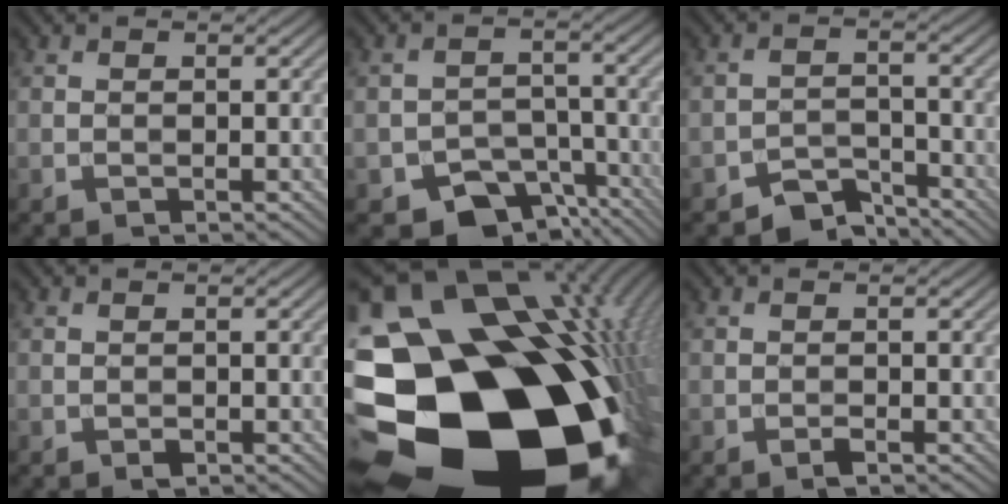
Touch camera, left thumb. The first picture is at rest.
{"total": 8.5, "force": [-5.6, 5.3, 3.6], "torque": [-0.049, -0.016, -0.092]}
{"total": 4.3, "force": [-3.7, 1.8, 1.3], "torque": [-0.017, 0.003, -0.068]}
{"total": 0.7, "force": [-0.4, 0.5, 0.4], "torque": [-0.004, -0.002, -0.006]}
{"total": 24.6, "force": [-6.7, 18.2, 15.2], "torque": [-0.223, -0.059, -0.129]}
{"total": 1.0, "force": [-0.6, 0.3, 0.7], "torque": [-0.012, -0.001, -0.011]}